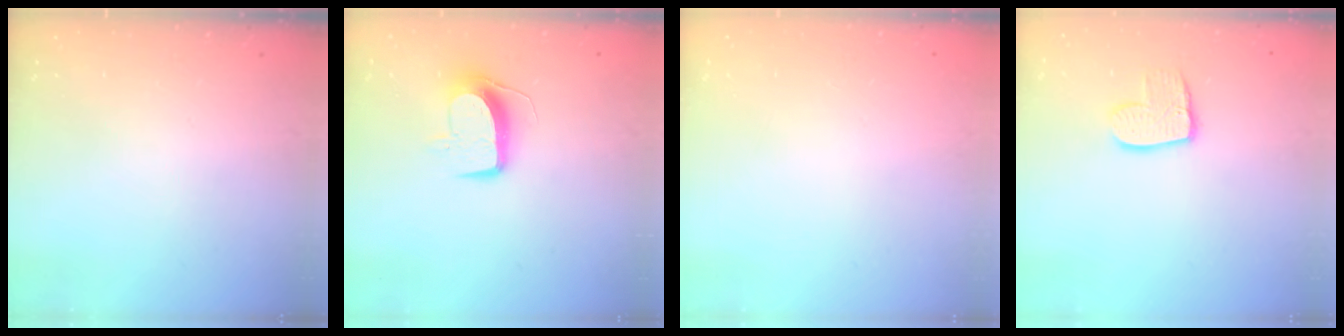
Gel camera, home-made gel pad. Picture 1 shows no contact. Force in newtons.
{"total": 9.8, "press": 9.7, "slide": 0.8}
{"total": 0.0}
{"total": 10.0, "press": 10.0, "slide": 0.8}